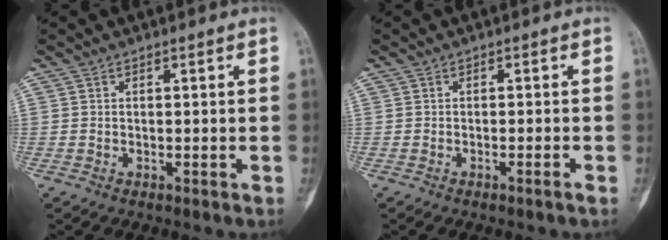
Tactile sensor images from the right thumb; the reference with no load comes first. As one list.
[{"total": 1.2, "force": [-0.8, -0.1, 0.9], "torque": [-0.019, 0.003, -0.010]}]